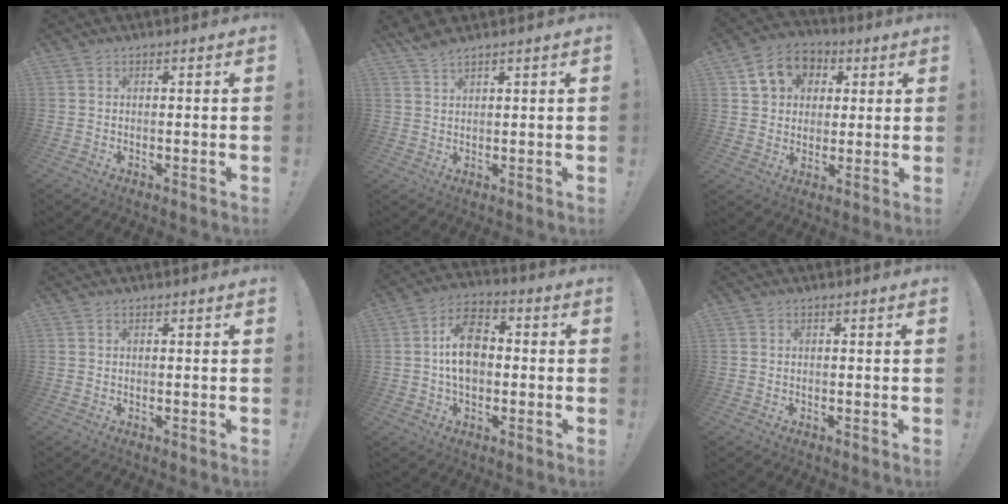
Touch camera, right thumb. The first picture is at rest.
{"total": 3.1, "force": [2.8, 0.3, 1.3], "torque": [-0.026, -0.017, 0.051]}
{"total": 11.1, "force": [4.3, 9.3, 4.3], "torque": [-0.060, -0.012, 0.086]}
{"total": 0.0}
{"total": 12.2, "force": [-0.4, 8.4, 8.8], "torque": [-0.144, 0.015, -0.007]}
{"total": 0.0}